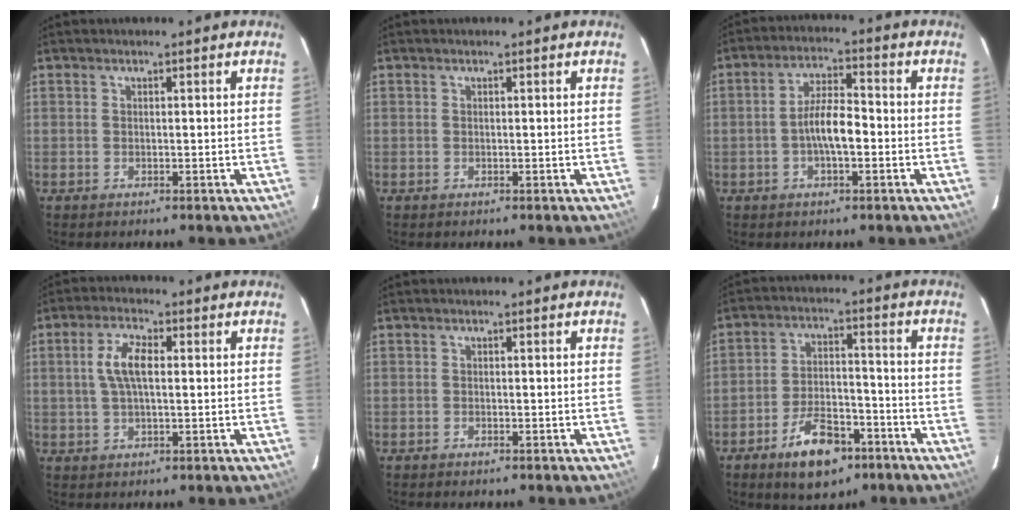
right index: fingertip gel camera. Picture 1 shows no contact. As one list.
[{"total": 0.0}, {"total": 6.6, "force": [-1.6, 2.1, 6.1], "torque": [-0.114, 0.010, -0.026]}, {"total": 6.2, "force": [0.9, 2.4, 5.6], "torque": [-0.112, 0.011, 0.017]}, {"total": 0.7, "force": [-0.6, 0.4, 0.2], "torque": [-0.005, 0.000, -0.011]}, {"total": 11.6, "force": [-7.1, 5.7, 7.2], "torque": [-0.140, 0.013, -0.108]}]